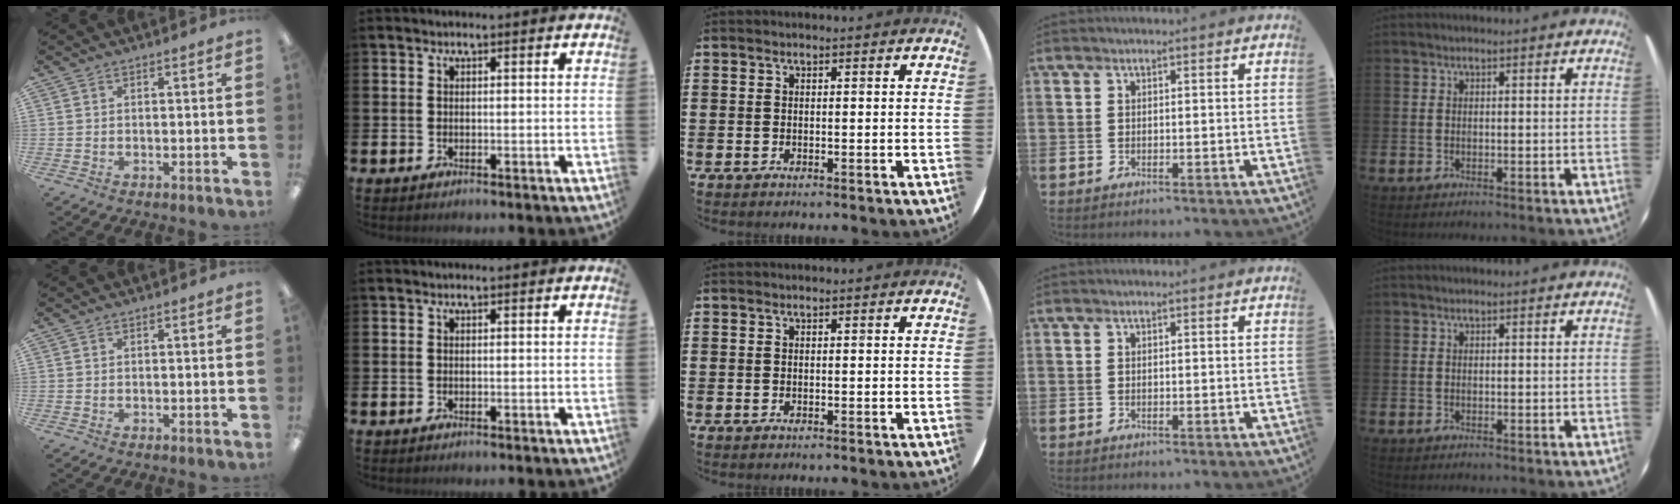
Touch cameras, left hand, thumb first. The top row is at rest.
{}